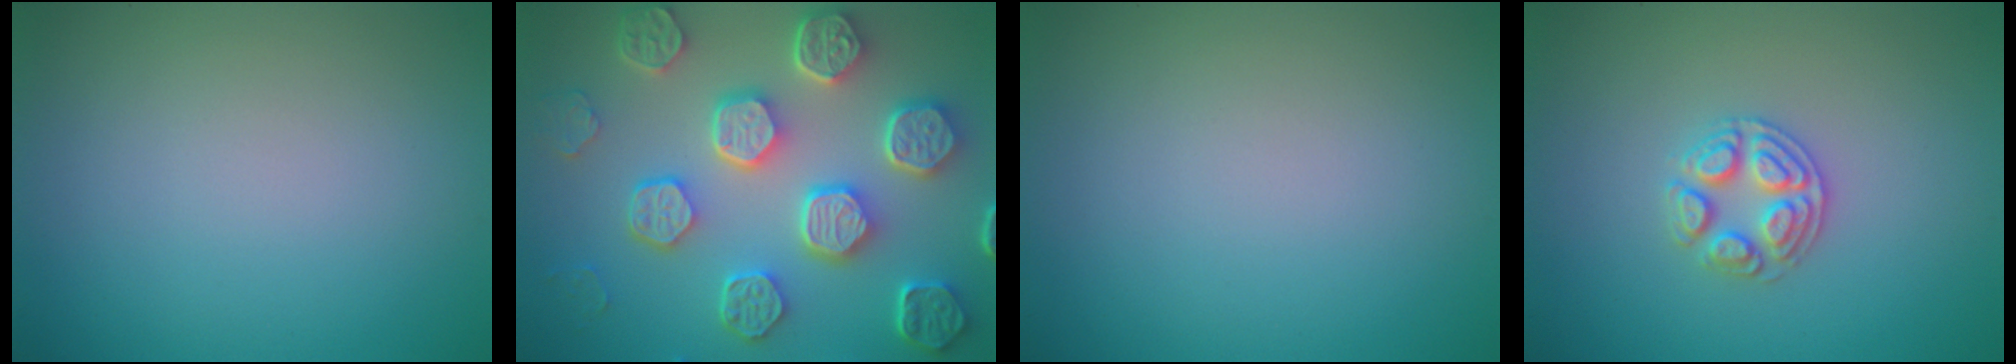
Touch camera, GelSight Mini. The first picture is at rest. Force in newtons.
{"total": 8.6, "press": 6.6, "slide": 5.5}
{"total": 0.0}
{"total": 2.7, "press": 2.6, "slide": 0.7}